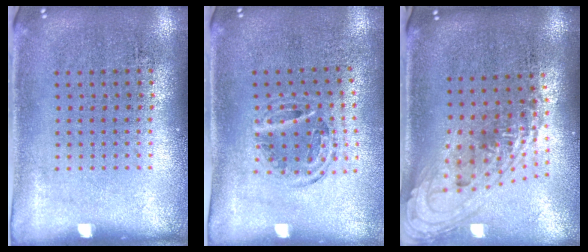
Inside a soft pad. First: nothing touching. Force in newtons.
{"total": 1.1, "press": 1.0, "slide": 0.2}
{"total": 1.8, "press": 1.3, "slide": 1.2}